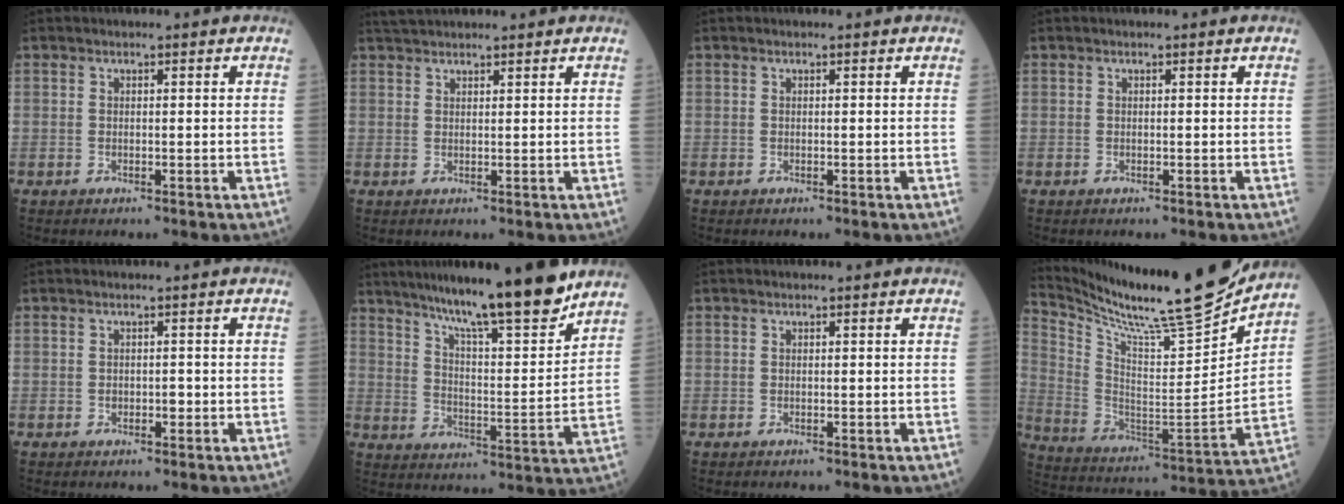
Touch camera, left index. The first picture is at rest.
{"total": 5.7, "force": [5.3, 0.8, 1.9], "torque": [-0.030, 0.035, 0.086]}
{"total": 0.0}
{"total": 0.0}
{"total": 0.9, "force": [-0.4, 0.7, 0.5], "torque": [-0.009, -0.002, -0.005]}
{"total": 16.5, "force": [13.8, 0.5, 9.0], "torque": [-0.136, -0.015, 0.214]}
{"total": 0.0}
{"total": 21.8, "force": [19.6, 0.0, 9.6], "torque": [-0.187, -0.063, 0.313]}